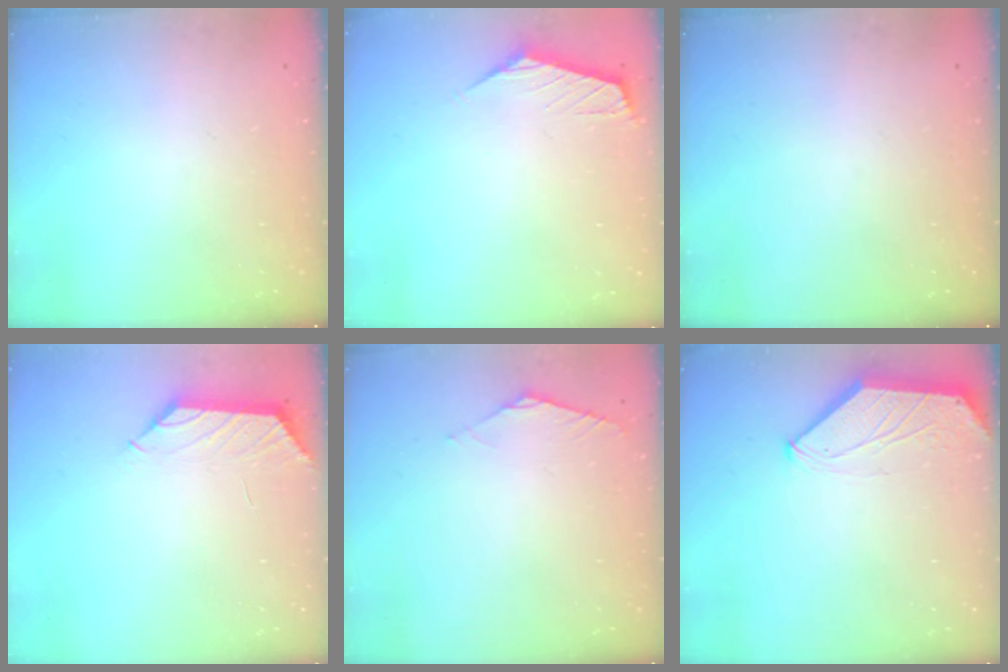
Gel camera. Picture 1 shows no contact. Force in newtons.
{"total": 0.8, "press": 0.7, "slide": 0.4}
{"total": 0.0}
{"total": 1.2, "press": 1.1, "slide": 0.6}
{"total": 2.1, "press": 2.1, "slide": 0.6}
{"total": 0.5, "press": 0.5, "slide": 0.3}